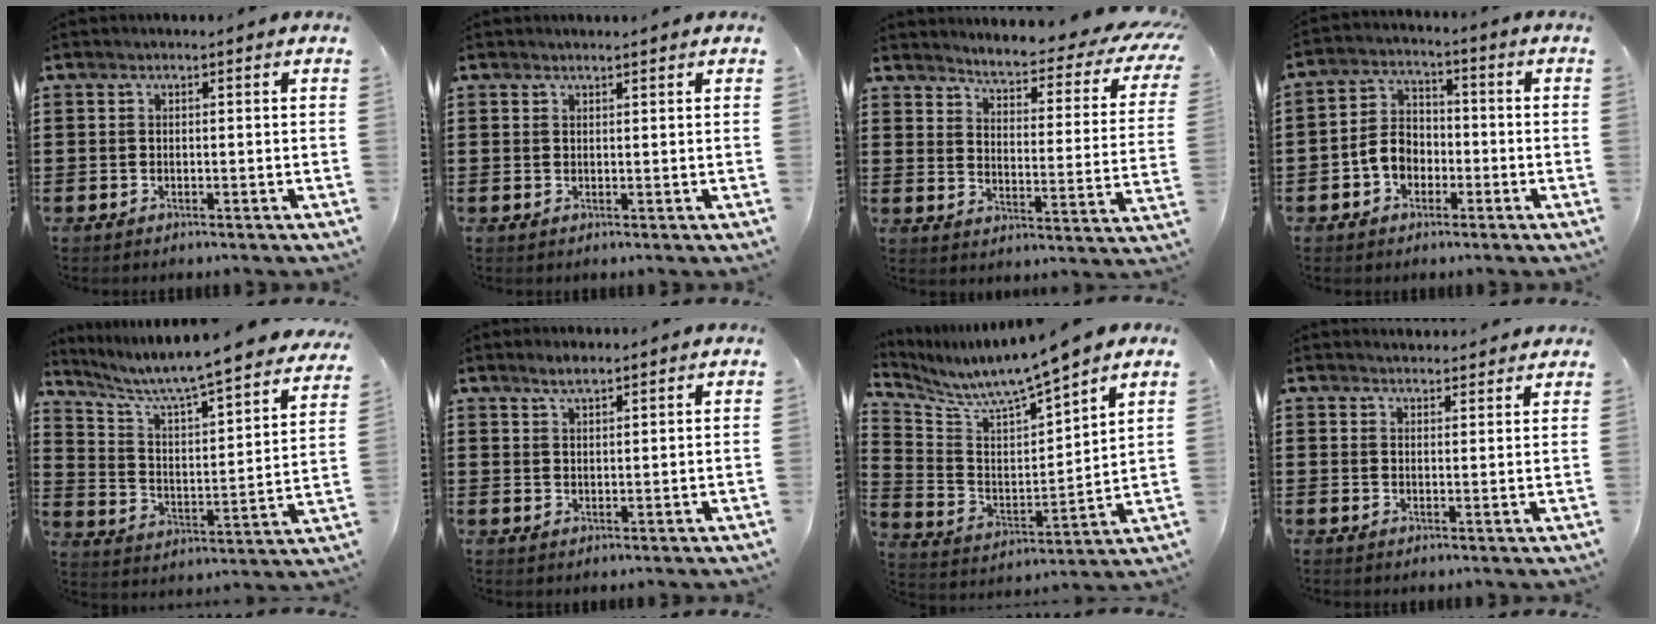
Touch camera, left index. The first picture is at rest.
{"total": 0.8, "force": [0.8, 0.1, 0.1], "torque": [-0.005, -0.001, 0.015]}
{"total": 3.6, "force": [3.2, 0.0, 1.6], "torque": [-0.044, -0.035, 0.043]}
{"total": 5.3, "force": [-2.3, 4.1, 2.6], "torque": [-0.068, 0.012, -0.049]}
{"total": 6.1, "force": [5.4, 0.1, 2.7], "torque": [-0.080, -0.052, 0.084]}
{"total": 2.3, "force": [2.0, 0.6, 1.1], "torque": [-0.025, 0.004, 0.037]}
{"total": 7.0, "force": [6.6, 0.1, 2.3], "torque": [-0.079, -0.057, 0.107]}
{"total": 2.2, "force": [2.2, 0.3, -0.2], "torque": [-0.003, -0.002, 0.042]}